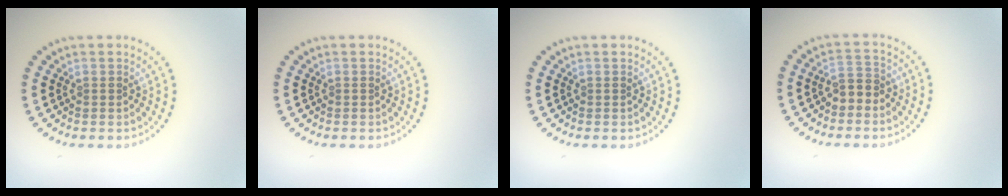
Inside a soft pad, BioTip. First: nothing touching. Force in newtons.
{"total": 0.0}
{"total": 0.0}
{"total": 2.0, "press": 1.8, "slide": 0.9}